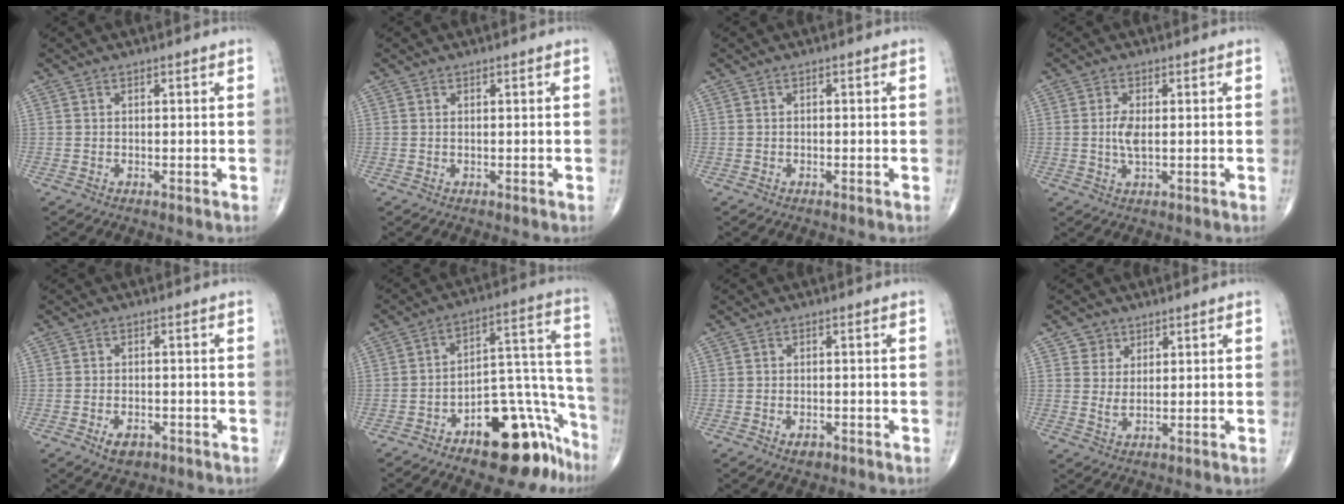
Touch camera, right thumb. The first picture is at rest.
{"total": 0.0}
{"total": 0.0}
{"total": 3.7, "force": [0.1, 1.5, 3.4], "torque": [-0.074, -0.005, 0.003]}
{"total": 3.9, "force": [-2.0, 2.3, 2.4], "torque": [-0.036, 0.004, -0.028]}
{"total": 19.8, "force": [-12.2, 8.9, 12.8], "torque": [-0.086, 0.128, -0.173]}
{"total": 2.1, "force": [-1.1, 1.2, 1.3], "torque": [-0.019, 0.003, -0.015]}
{"total": 3.3, "force": [1.8, 2.6, 0.7], "torque": [0.001, -0.013, 0.033]}